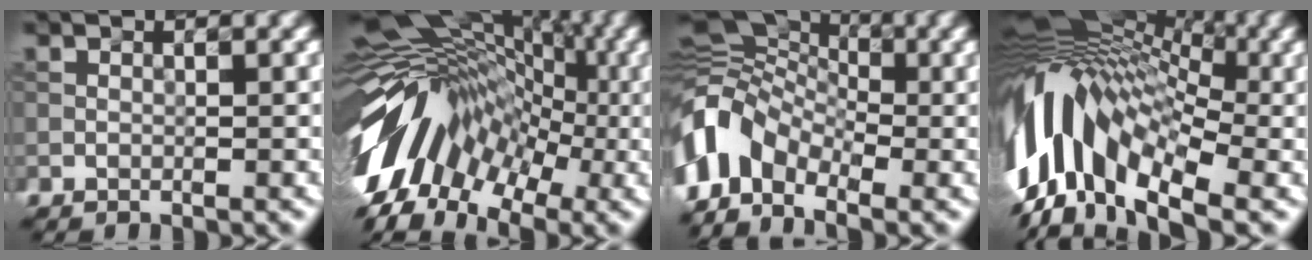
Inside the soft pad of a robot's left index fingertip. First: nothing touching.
{"total": 12.5, "force": [-3.0, 8.3, 8.8], "torque": [-0.163, 0.028, -0.080]}
{"total": 7.6, "force": [-2.9, 5.1, 4.9], "torque": [-0.090, 0.011, -0.077]}
{"total": 14.4, "force": [0.0, 8.0, 12.0], "torque": [-0.232, 0.035, -0.011]}